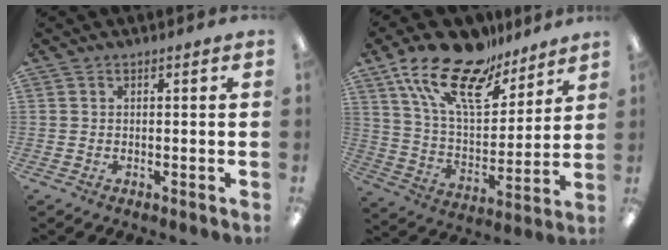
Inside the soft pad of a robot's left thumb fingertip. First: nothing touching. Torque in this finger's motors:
{"motor_torque": [0.49, 0.49, 1.53, -1.23, 0.25]}